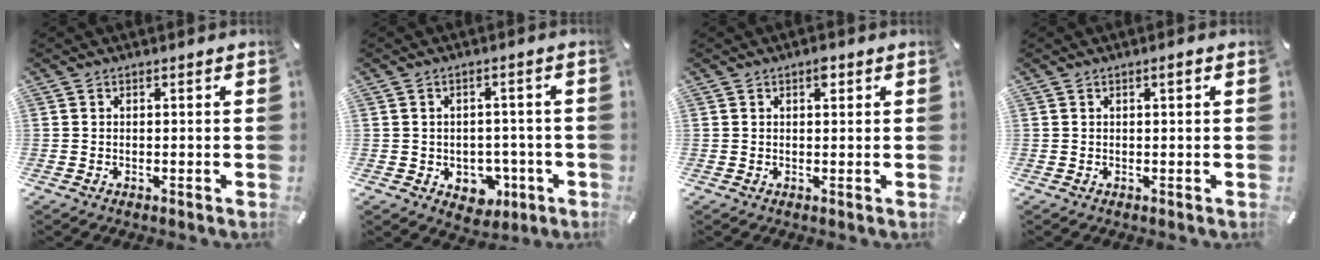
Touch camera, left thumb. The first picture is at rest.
{"total": 6.3, "force": [-1.5, 5.5, 2.7], "torque": [-0.020, 0.006, -0.023]}
{"total": 2.1, "force": [0.9, 1.1, 1.6], "torque": [-0.018, -0.002, 0.011]}
{"total": 1.2, "force": [0.3, 0.2, 1.1], "torque": [-0.021, 0.002, 0.005]}